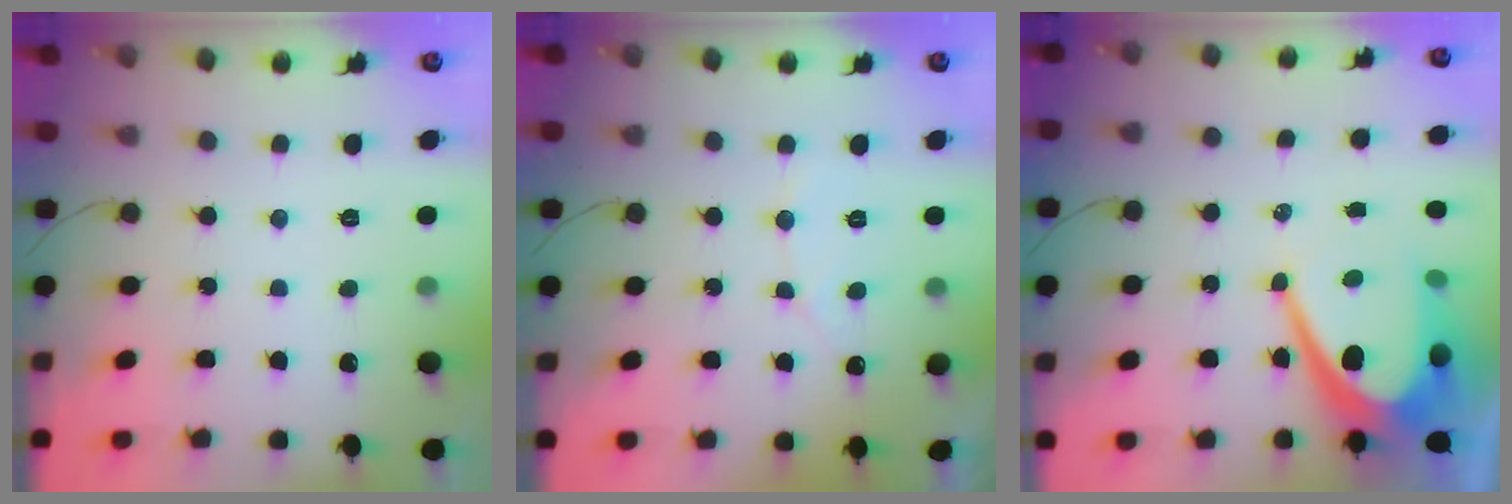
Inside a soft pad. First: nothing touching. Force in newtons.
{"total": 4.1, "press": 4.1, "slide": 0.3}
{"total": 15.8, "press": 15.7, "slide": 1.0}